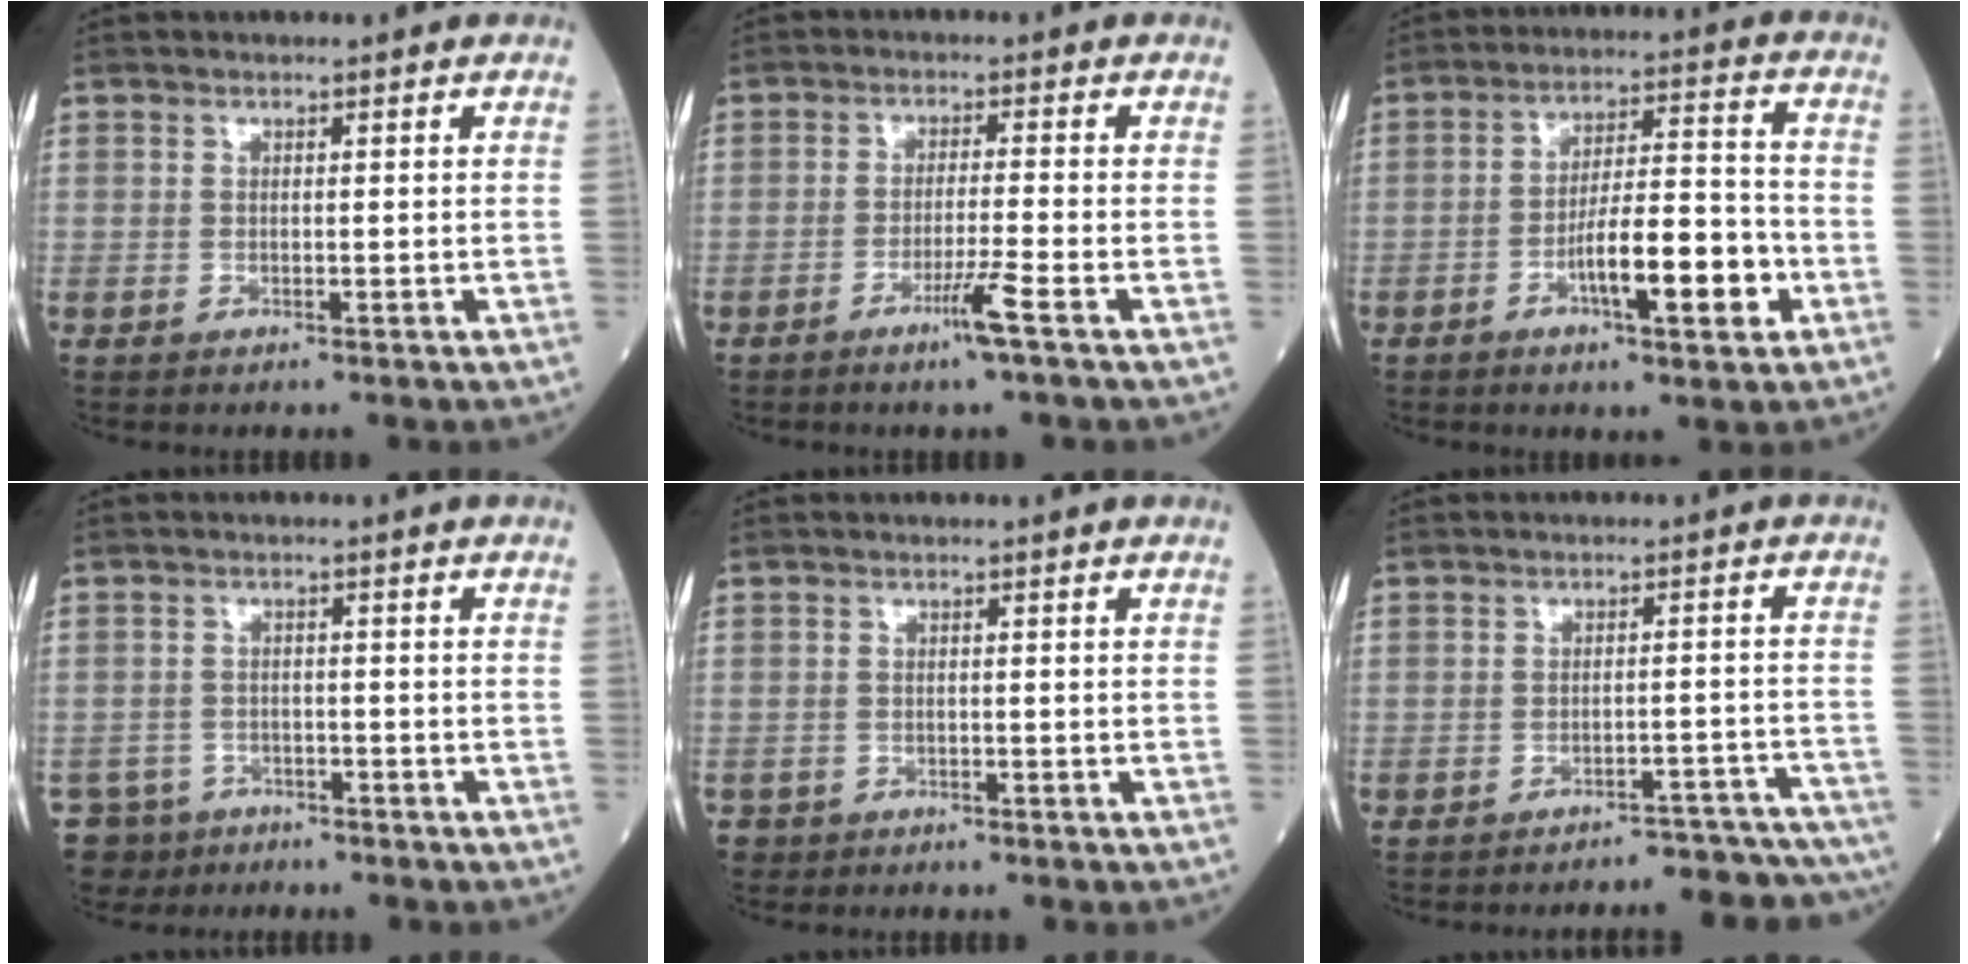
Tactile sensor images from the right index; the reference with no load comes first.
{"total": 4.5, "force": [-2.5, -0.9, 3.6], "torque": [-0.068, -0.010, -0.050]}
{"total": 11.0, "force": [-4.2, 2.1, 10.0], "torque": [-0.162, 0.011, -0.068]}
{"total": 6.1, "force": [-4.7, 3.9, -0.3], "torque": [0.001, 0.003, -0.078]}
{"total": 2.0, "force": [-1.5, 1.3, -0.2], "torque": [-0.008, 0.003, -0.028]}
{"total": 12.8, "force": [-12.6, 1.4, 1.8], "torque": [0.001, 0.017, -0.142]}